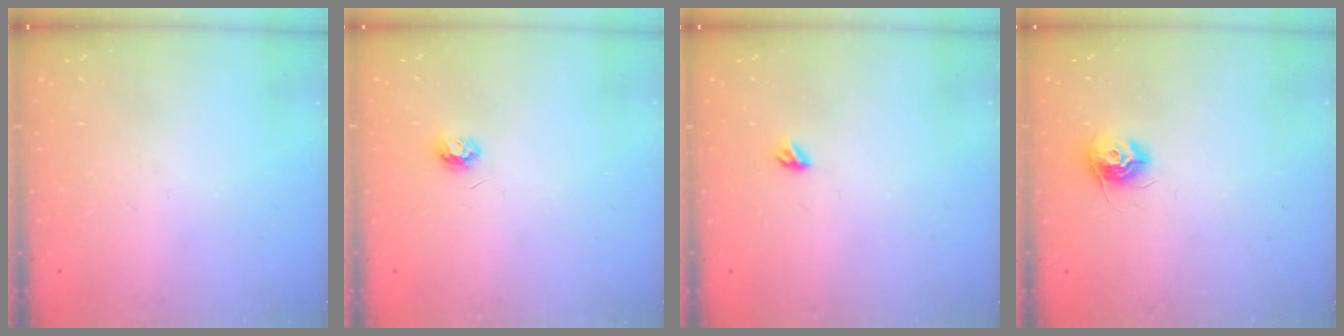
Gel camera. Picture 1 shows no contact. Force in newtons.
{"total": 3.8, "press": 3.8, "slide": 0.5}
{"total": 3.5, "press": 3.4, "slide": 0.7}
{"total": 9.5, "press": 9.5, "slide": 0.3}